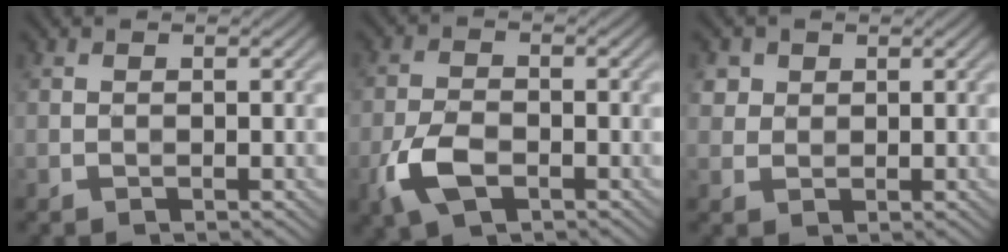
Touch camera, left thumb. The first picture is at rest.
{"total": 5.6, "force": [-2.6, 2.8, 4.1], "torque": [-0.096, -0.002, -0.060]}
{"total": 2.4, "force": [1.3, 2.0, 0.4], "torque": [-0.018, -0.001, 0.027]}